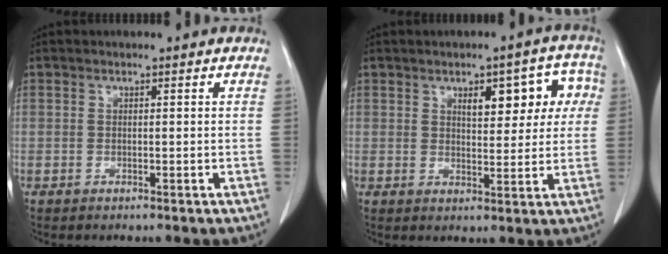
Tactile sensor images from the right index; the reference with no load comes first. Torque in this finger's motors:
{"motor_torque": [0.26, 0.20, 0.14, 0.05]}